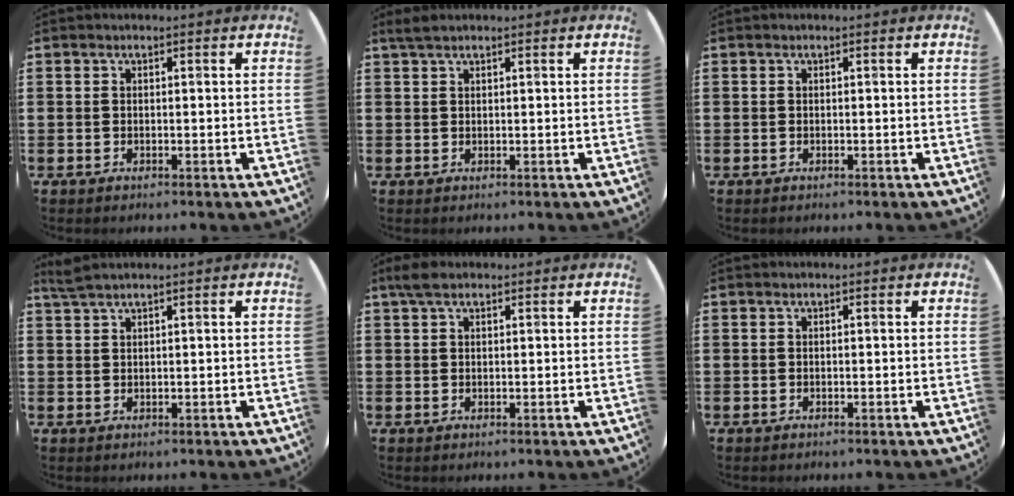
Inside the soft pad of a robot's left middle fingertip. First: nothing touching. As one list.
[{"total": 1.4, "force": [1.2, 0.3, 0.7], "torque": [-0.015, 0.004, 0.022]}, {"total": 0.0}, {"total": 1.5, "force": [1.3, -0.1, 0.8], "torque": [-0.015, 0.001, 0.025]}, {"total": 2.1, "force": [1.4, 0.9, 1.2], "torque": [-0.027, 0.006, 0.025]}, {"total": 0.0}]